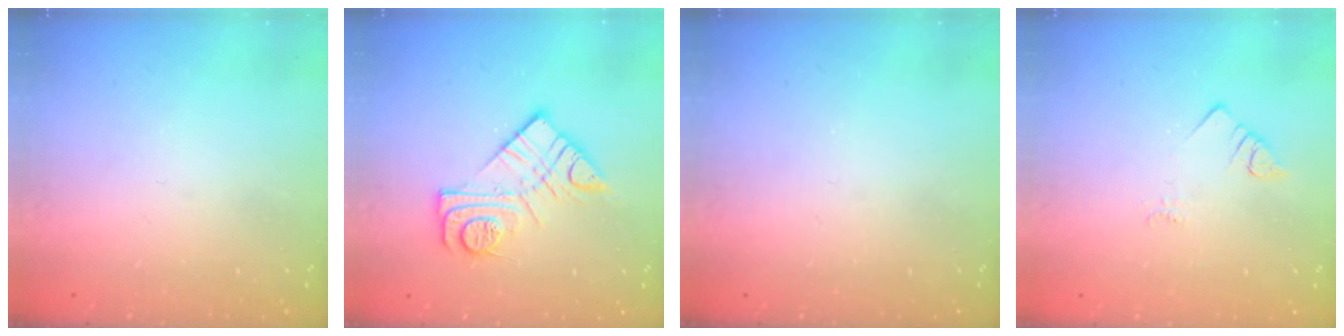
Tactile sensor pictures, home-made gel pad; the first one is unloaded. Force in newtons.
{"total": 12.3, "press": 12.2, "slide": 0.8}
{"total": 0.0}
{"total": 2.3, "press": 2.3, "slide": 0.4}